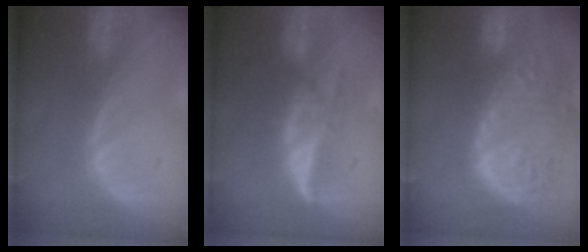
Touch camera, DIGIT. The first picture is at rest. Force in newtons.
{"total": 6.0, "press": 5.2, "slide": 2.9}
{"total": 15.3, "press": 12.7, "slide": 8.5}